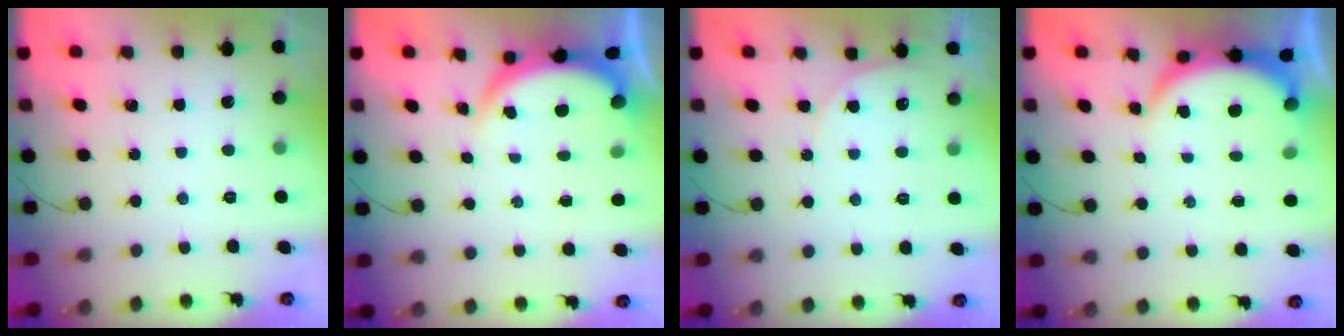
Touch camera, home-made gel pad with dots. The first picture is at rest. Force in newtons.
{"total": 3.8, "press": 3.8, "slide": 0.2}
{"total": 4.4, "press": 4.4, "slide": 0.4}
{"total": 5.8, "press": 5.7, "slide": 0.8}